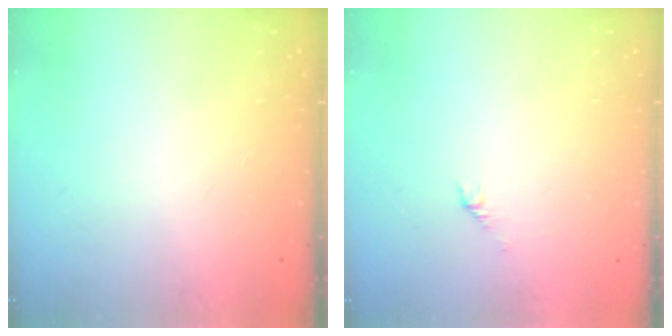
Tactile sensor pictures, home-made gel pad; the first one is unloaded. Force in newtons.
{"total": 1.5, "press": 1.4, "slide": 0.5}